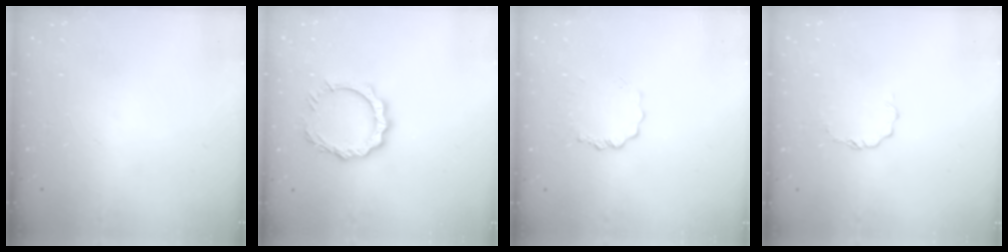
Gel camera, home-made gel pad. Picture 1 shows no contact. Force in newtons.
{"total": 10.5, "press": 10.5, "slide": 1.0}
{"total": 3.6, "press": 3.6, "slide": 0.3}
{"total": 3.3, "press": 3.3, "slide": 0.2}